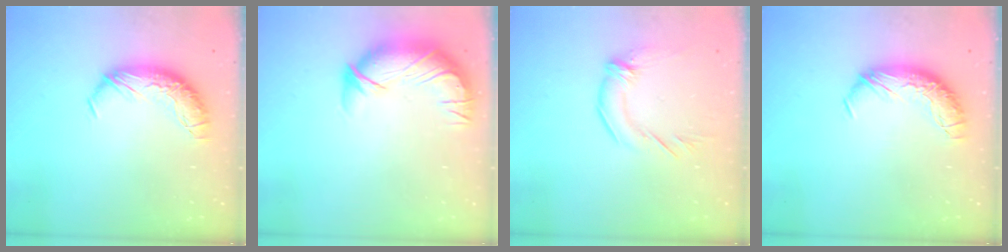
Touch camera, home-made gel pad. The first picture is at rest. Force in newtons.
{"total": 3.2, "press": 0.2, "slide": 3.1}
{"total": 1.6, "press": 0.0, "slide": 1.6}
{"total": 0.0}